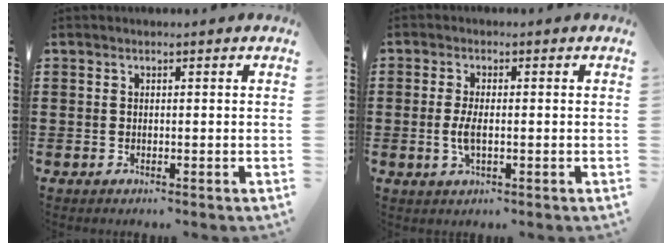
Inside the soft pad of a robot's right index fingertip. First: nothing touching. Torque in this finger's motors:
{"motor_torque": [0.81, 1.33, 0.03, 0.01]}